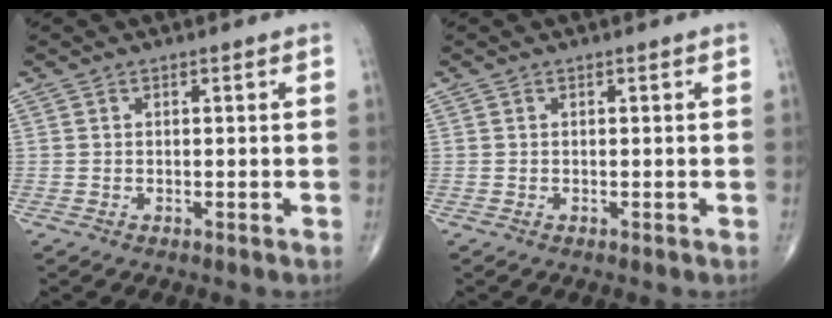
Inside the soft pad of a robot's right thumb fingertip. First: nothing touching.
{"total": 0.0}